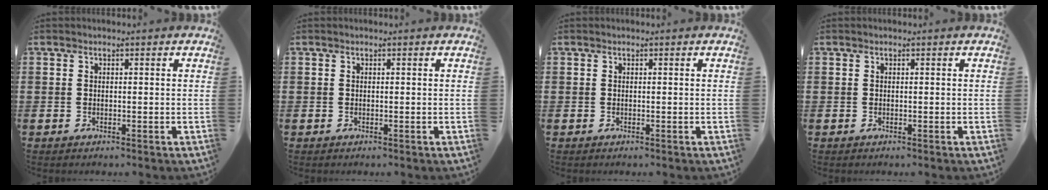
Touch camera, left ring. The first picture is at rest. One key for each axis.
{"total": 0.0}
{"total": 0.0}
{"total": 0.0}